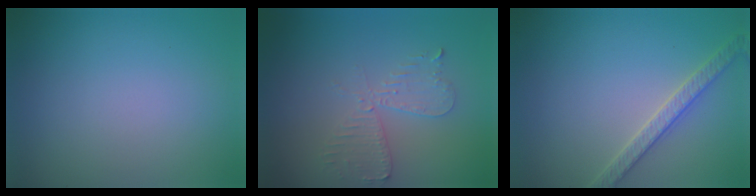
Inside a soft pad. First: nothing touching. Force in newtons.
{"total": 2.6, "press": 2.5, "slide": 0.5}
{"total": 2.8, "press": 2.8, "slide": 0.4}